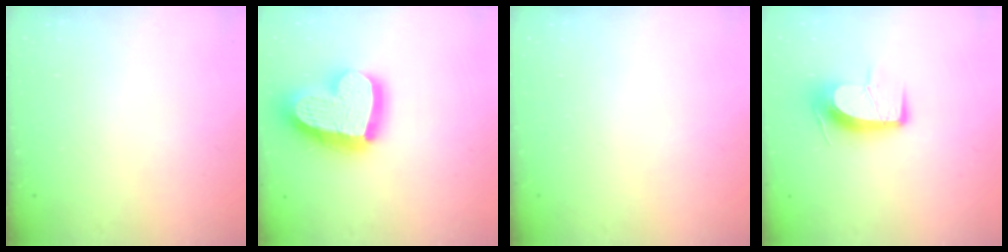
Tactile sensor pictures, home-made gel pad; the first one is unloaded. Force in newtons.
{"total": 21.5, "press": 21.4, "slide": 2.1}
{"total": 0.0}
{"total": 11.1, "press": 11.1, "slide": 0.5}